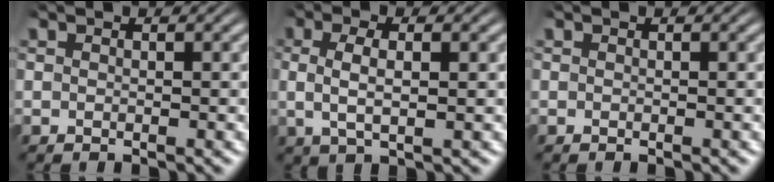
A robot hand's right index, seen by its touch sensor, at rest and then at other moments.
{"total": 3.7, "force": [0.5, 1.6, 3.3], "torque": [-0.070, -0.003, 0.014]}
{"total": 0.0}